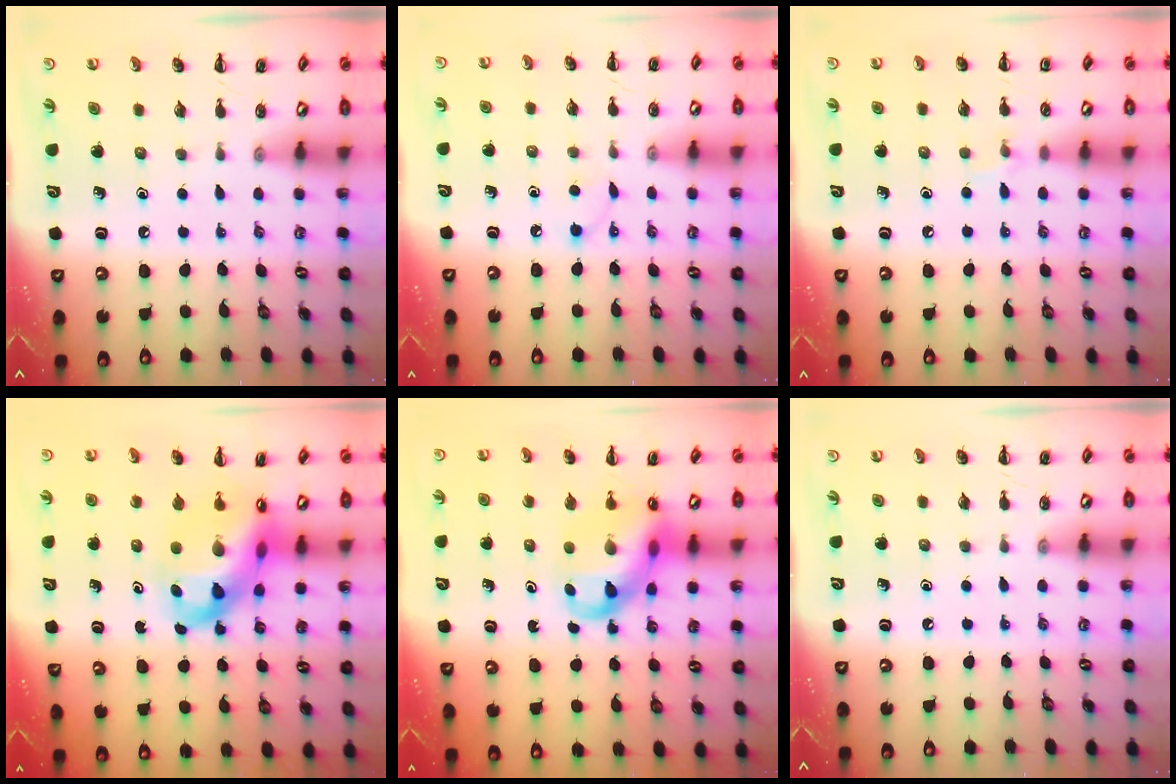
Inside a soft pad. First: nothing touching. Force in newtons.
{"total": 2.7, "press": 2.5, "slide": 0.9}
{"total": 4.4, "press": 4.1, "slide": 1.5}
{"total": 11.4, "press": 11.1, "slide": 2.8}
{"total": 11.7, "press": 11.4, "slide": 2.9}
{"total": 0.0}